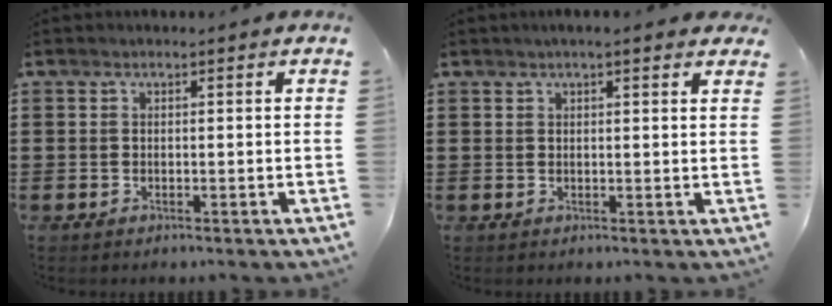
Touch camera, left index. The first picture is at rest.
{"total": 2.2, "force": [1.6, 0.1, 1.4], "torque": [-0.030, 0.005, 0.030]}